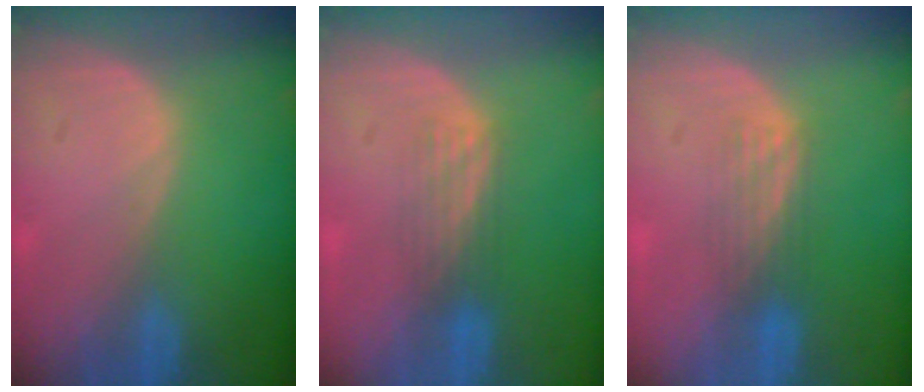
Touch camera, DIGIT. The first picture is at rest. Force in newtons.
{"total": 2.9, "press": 2.9, "slide": 0.2}
{"total": 2.9, "press": 2.9, "slide": 0.2}